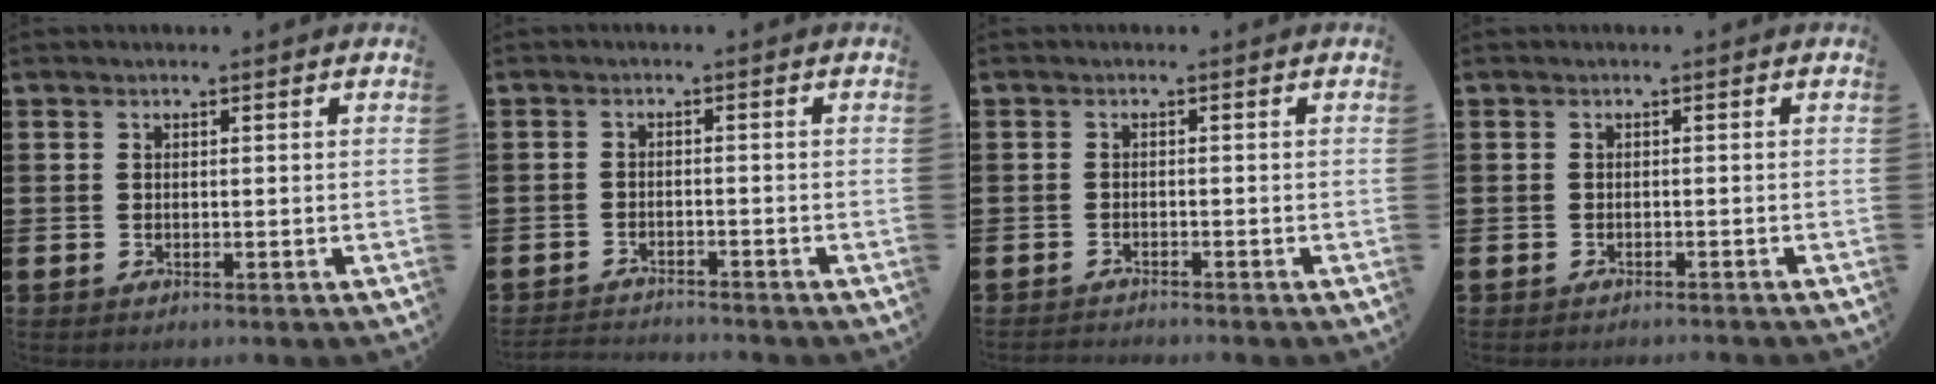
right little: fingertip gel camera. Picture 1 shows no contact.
{"total": 1.9, "force": [-1.9, -0.1, -0.1], "torque": [-0.002, 0.002, -0.041]}
{"total": 1.0, "force": [-1.0, -0.1, 0.0], "torque": [-0.001, 0.001, -0.020]}
{"total": 0.6, "force": [-0.6, -0.1, 0.0], "torque": [0.000, -0.001, -0.012]}